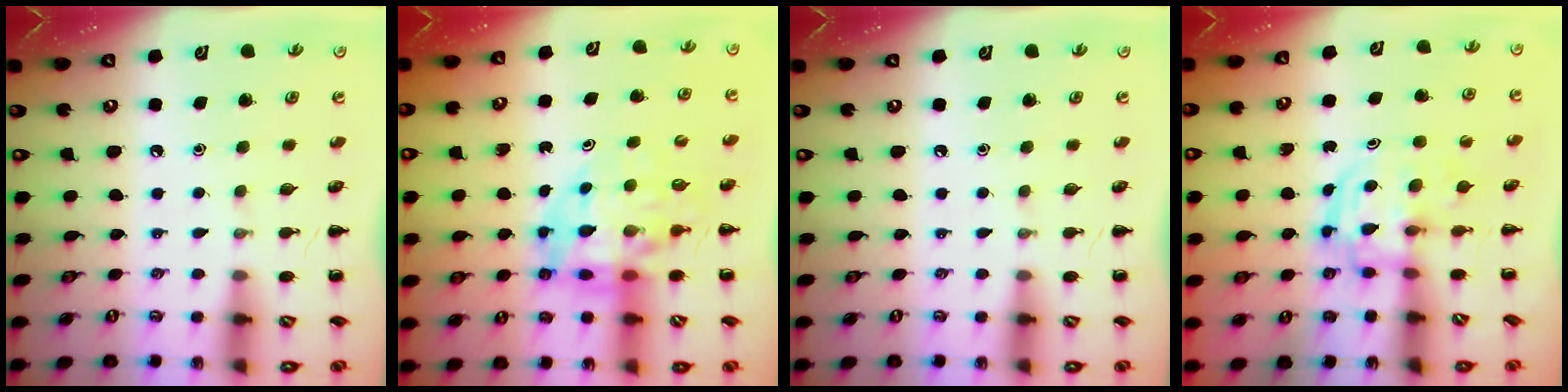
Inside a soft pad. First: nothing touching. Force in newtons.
{"total": 12.1, "press": 11.4, "slide": 3.8}
{"total": 0.0}
{"total": 2.7, "press": 2.7, "slide": 0.3}